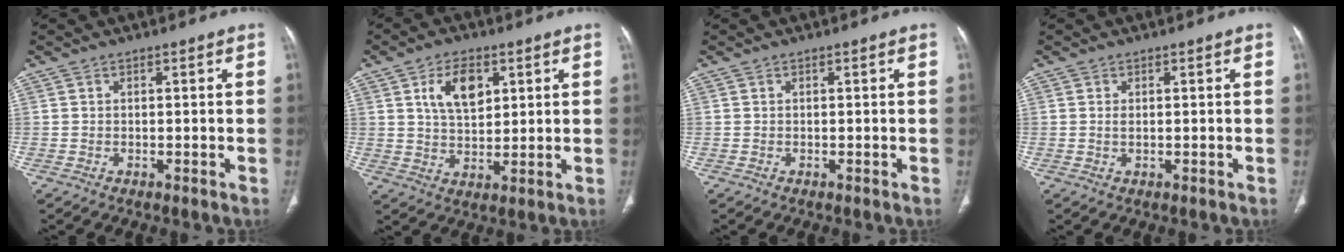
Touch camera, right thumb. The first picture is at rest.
{"total": 8.5, "force": [3.2, 4.9, 6.1], "torque": [-0.087, -0.014, 0.061]}
{"total": 0.0}
{"total": 1.0, "force": [0.2, 0.5, 0.9], "torque": [-0.020, -0.003, 0.005]}